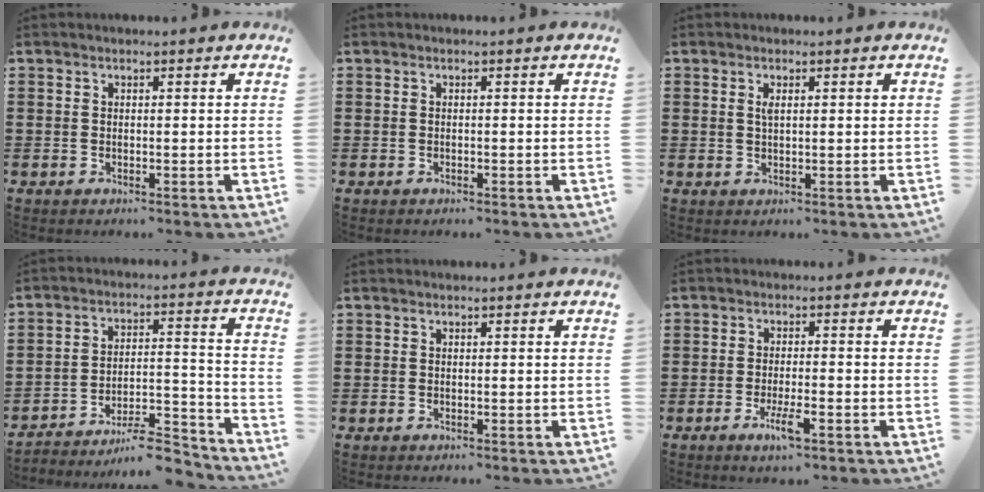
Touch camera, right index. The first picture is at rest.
{"total": 0.0}
{"total": 1.5, "force": [0.5, 0.5, 1.4], "torque": [-0.028, 0.004, 0.006]}
{"total": 8.5, "force": [-7.8, 1.5, 3.1], "torque": [-0.036, 0.025, -0.148]}
{"total": 0.0}
{"total": 4.2, "force": [-2.2, 0.7, 3.5], "torque": [-0.075, -0.011, -0.043]}